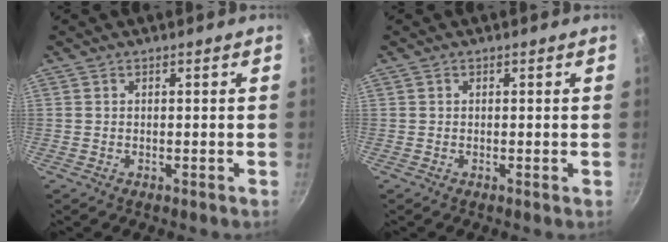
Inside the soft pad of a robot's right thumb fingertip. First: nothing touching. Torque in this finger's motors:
{"motor_torque": [-0.41, -0.10, -0.30, -0.03, -0.07]}